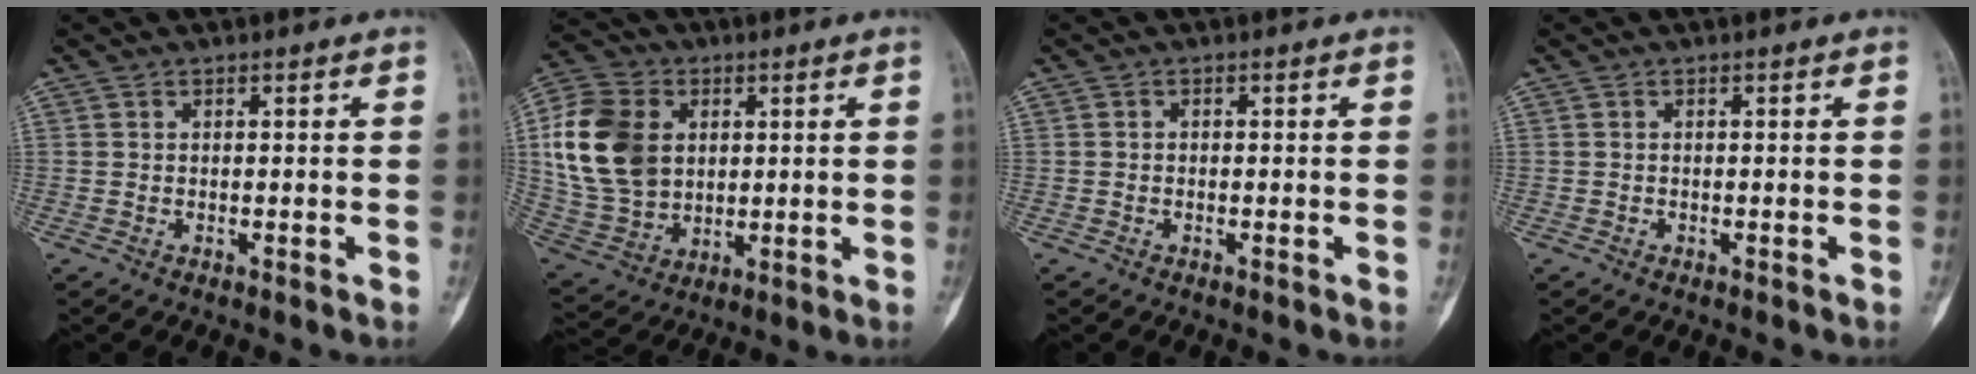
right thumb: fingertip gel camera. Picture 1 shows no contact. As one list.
[{"total": 17.6, "force": [3.1, 13.3, 11.1], "torque": [-0.208, 0.000, 0.066]}, {"total": 0.0}, {"total": 0.0}]